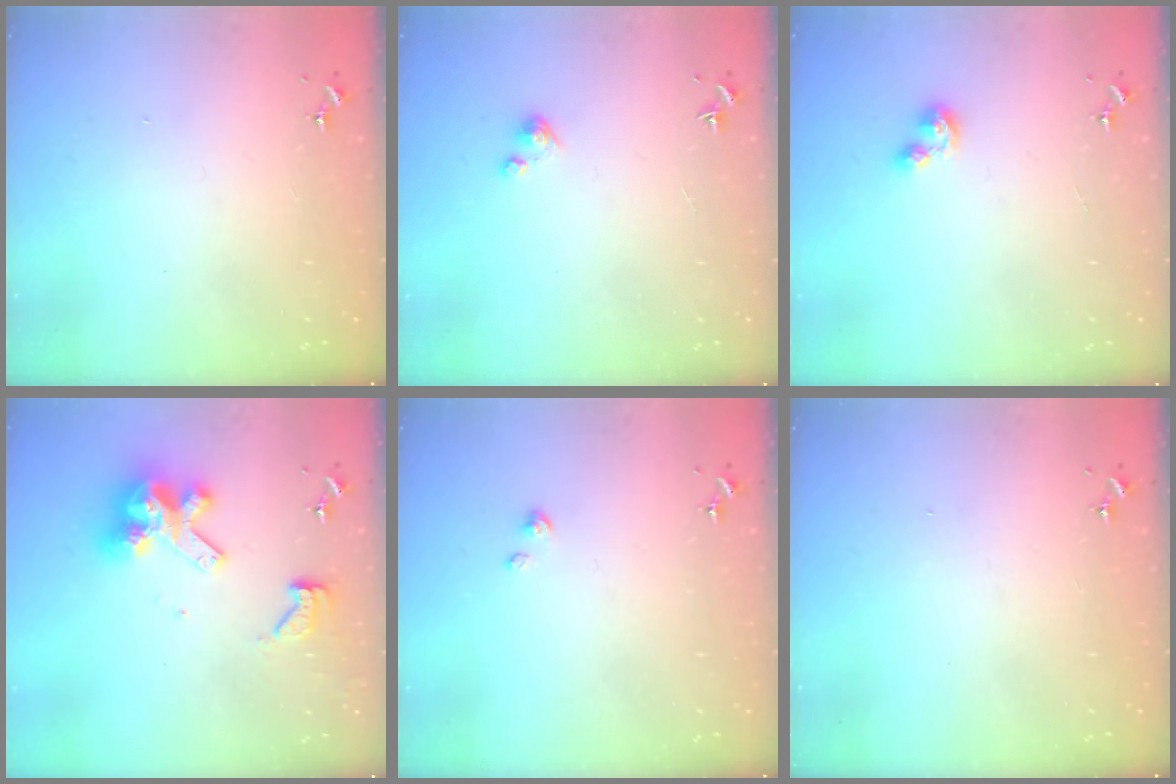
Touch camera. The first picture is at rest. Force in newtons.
{"total": 3.3, "press": 3.2, "slide": 0.3}
{"total": 6.1, "press": 6.1, "slide": 0.8}
{"total": 14.5, "press": 14.4, "slide": 1.8}
{"total": 2.4, "press": 2.4, "slide": 0.3}
{"total": 0.0}